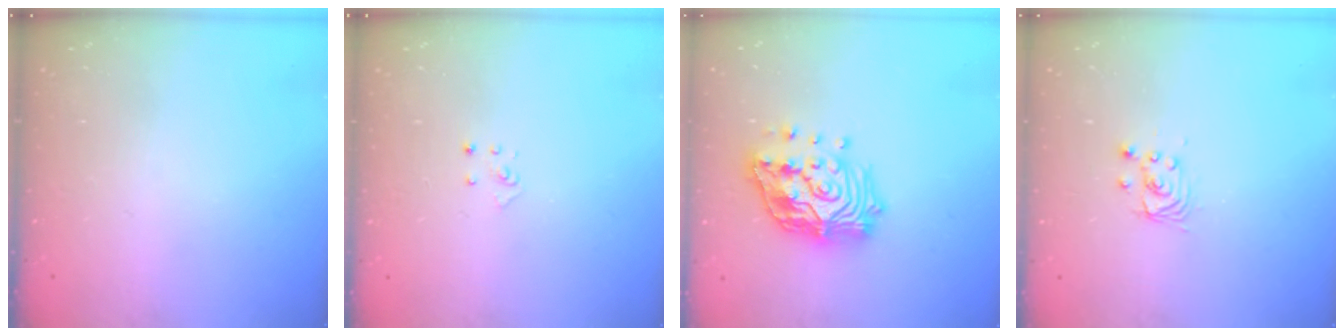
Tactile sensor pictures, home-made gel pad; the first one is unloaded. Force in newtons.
{"total": 2.8, "press": 2.8, "slide": 0.3}
{"total": 19.6, "press": 19.5, "slide": 2.3}
{"total": 2.9, "press": 2.9, "slide": 0.0}